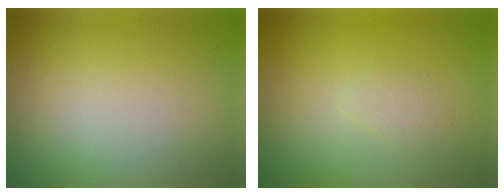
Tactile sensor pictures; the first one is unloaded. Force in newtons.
{"total": 0.9, "press": 0.9, "slide": 0.1}